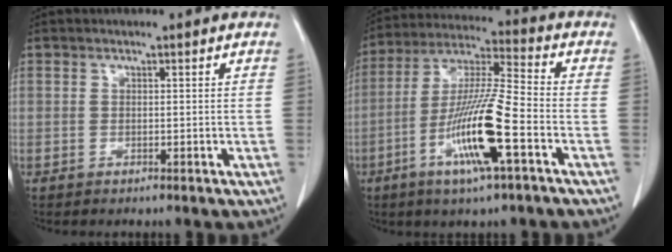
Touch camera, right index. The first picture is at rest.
{"total": 14.3, "force": [-5.3, 0.5, 13.3], "torque": [-0.263, -0.009, -0.101]}